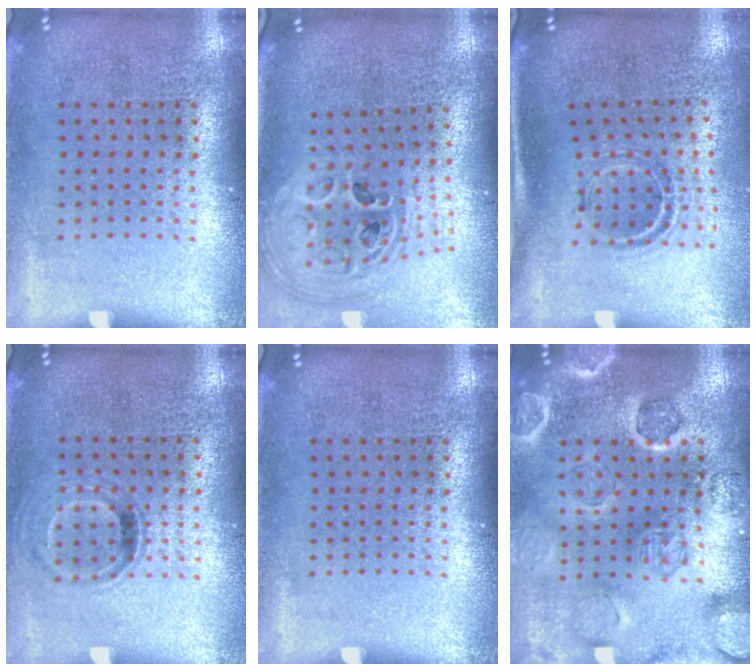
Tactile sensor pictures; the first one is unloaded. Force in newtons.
{"total": 2.7, "press": 1.9, "slide": 1.9}
{"total": 1.1, "press": 1.0, "slide": 0.4}
{"total": 1.0, "press": 0.8, "slide": 0.6}
{"total": 0.0}
{"total": 2.4, "press": 2.4, "slide": 0.2}